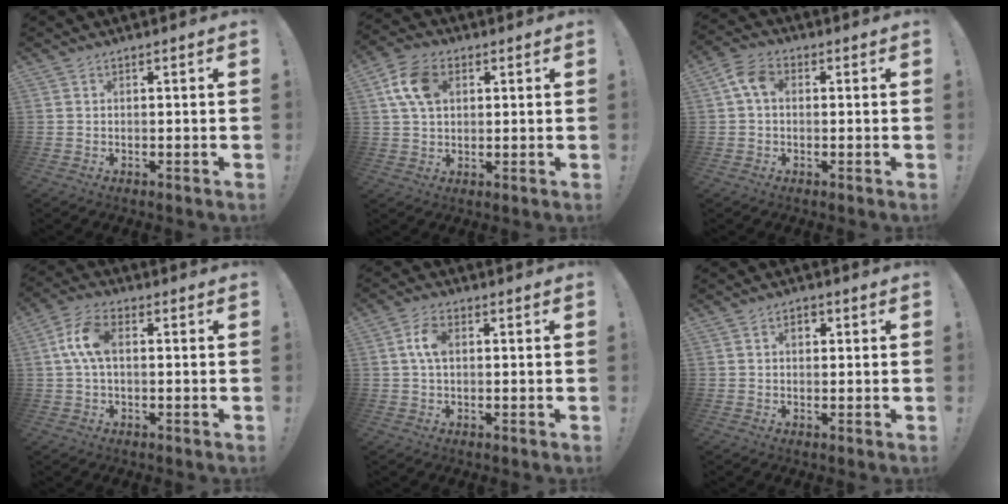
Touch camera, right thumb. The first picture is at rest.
{"total": 10.6, "force": [3.0, 7.3, 7.2], "torque": [-0.125, 0.012, 0.061]}
{"total": 6.5, "force": [0.9, 4.2, 4.8], "torque": [-0.099, 0.014, 0.021]}
{"total": 8.7, "force": [0.8, 4.5, 7.4], "torque": [-0.139, 0.009, 0.019]}
{"total": 5.8, "force": [0.9, 3.3, 4.7], "torque": [-0.078, 0.007, 0.017]}
{"total": 2.7, "force": [0.6, 1.8, 1.9], "torque": [-0.028, 0.003, 0.008]}